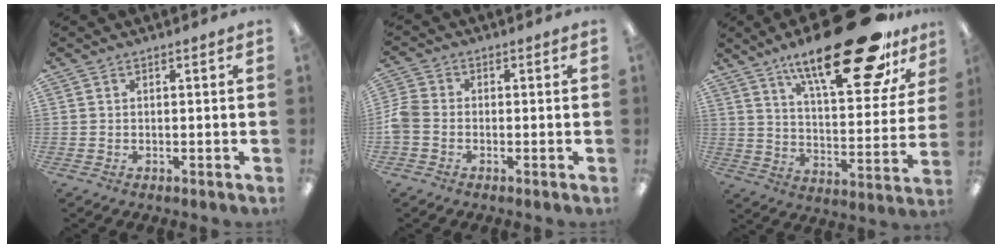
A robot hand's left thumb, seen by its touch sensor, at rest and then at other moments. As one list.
[{"total": 5.0, "force": [-1.5, 3.7, 3.0], "torque": [-0.059, 0.014, -0.026]}, {"total": 26.7, "force": [18.4, 7.9, 17.7], "torque": [-0.264, -0.111, 0.294]}]